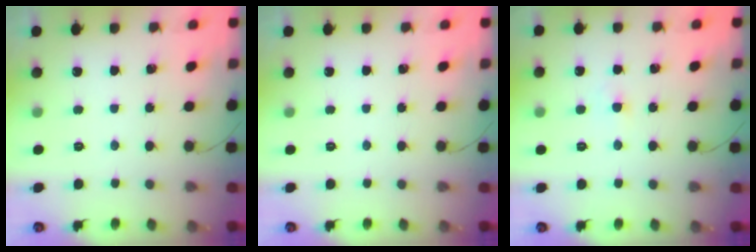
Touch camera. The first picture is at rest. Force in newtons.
{"total": 0.0}
{"total": 2.1, "press": 2.0, "slide": 0.7}